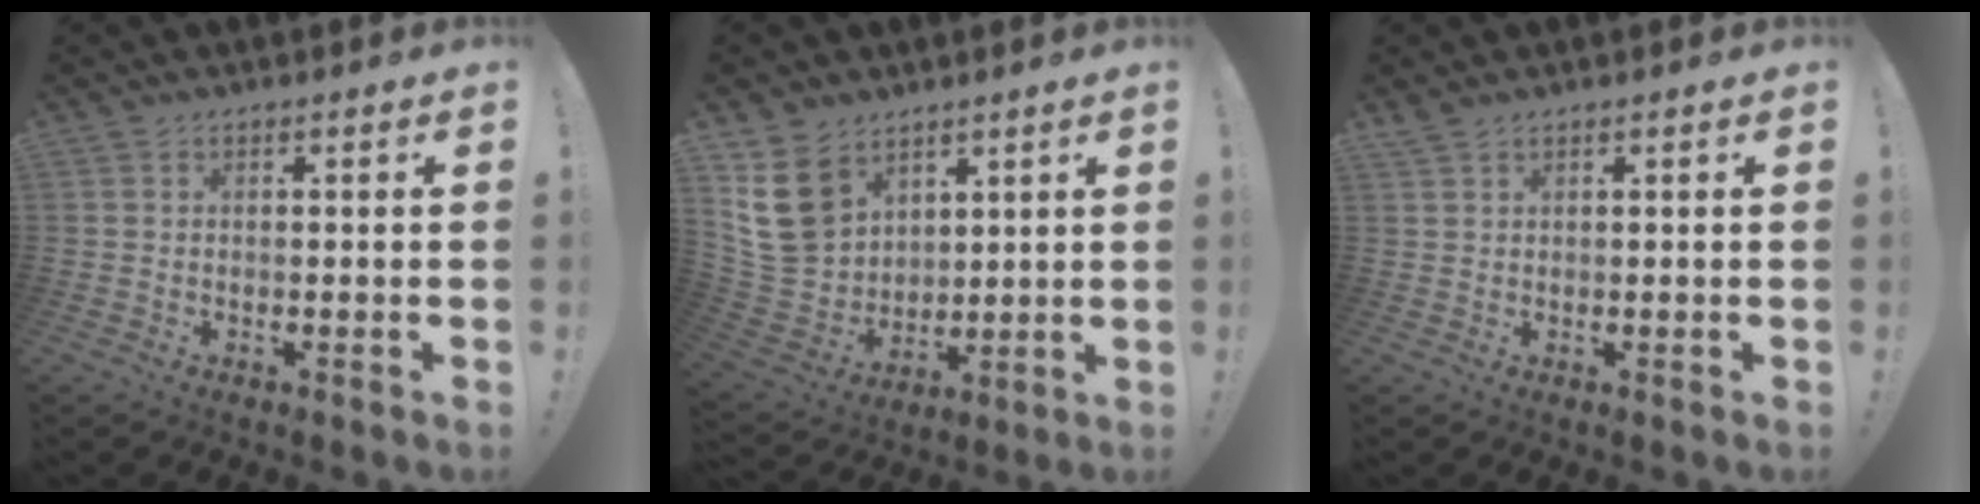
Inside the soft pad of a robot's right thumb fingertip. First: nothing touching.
{"total": 15.7, "force": [8.4, 11.4, 6.8], "torque": [-0.128, -0.046, 0.166]}
{"total": 1.7, "force": [1.4, 0.5, 0.7], "torque": [-0.012, -0.007, 0.025]}